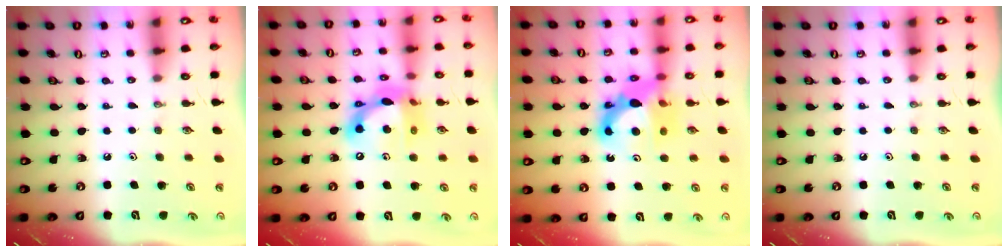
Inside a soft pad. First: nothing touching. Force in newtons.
{"total": 14.4, "press": 14.4, "slide": 1.5}
{"total": 12.9, "press": 12.9, "slide": 1.1}
{"total": 0.0}